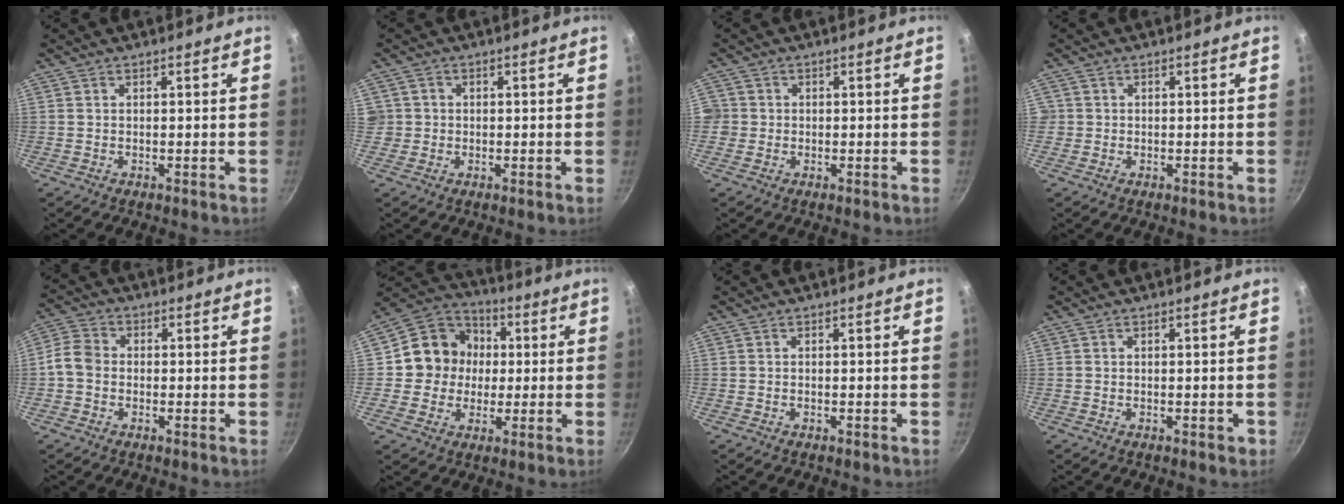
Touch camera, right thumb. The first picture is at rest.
{"total": 2.5, "force": [-0.2, 2.4, 0.4], "torque": [0.006, 0.010, -0.004]}
{"total": 2.4, "force": [-0.5, 2.3, 0.4], "torque": [0.005, 0.008, -0.011]}
{"total": 1.2, "force": [-0.1, 1.2, 0.1], "torque": [0.007, 0.005, -0.002]}
{"total": 4.9, "force": [-0.8, 4.0, 2.7], "torque": [-0.042, 0.015, -0.033]}
{"total": 12.4, "force": [0.7, 11.4, 4.7], "torque": [-0.040, 0.023, -0.006]}
{"total": 0.0}
{"total": 0.8, "force": [-0.3, 0.6, 0.6], "torque": [-0.002, 0.003, -0.004]}